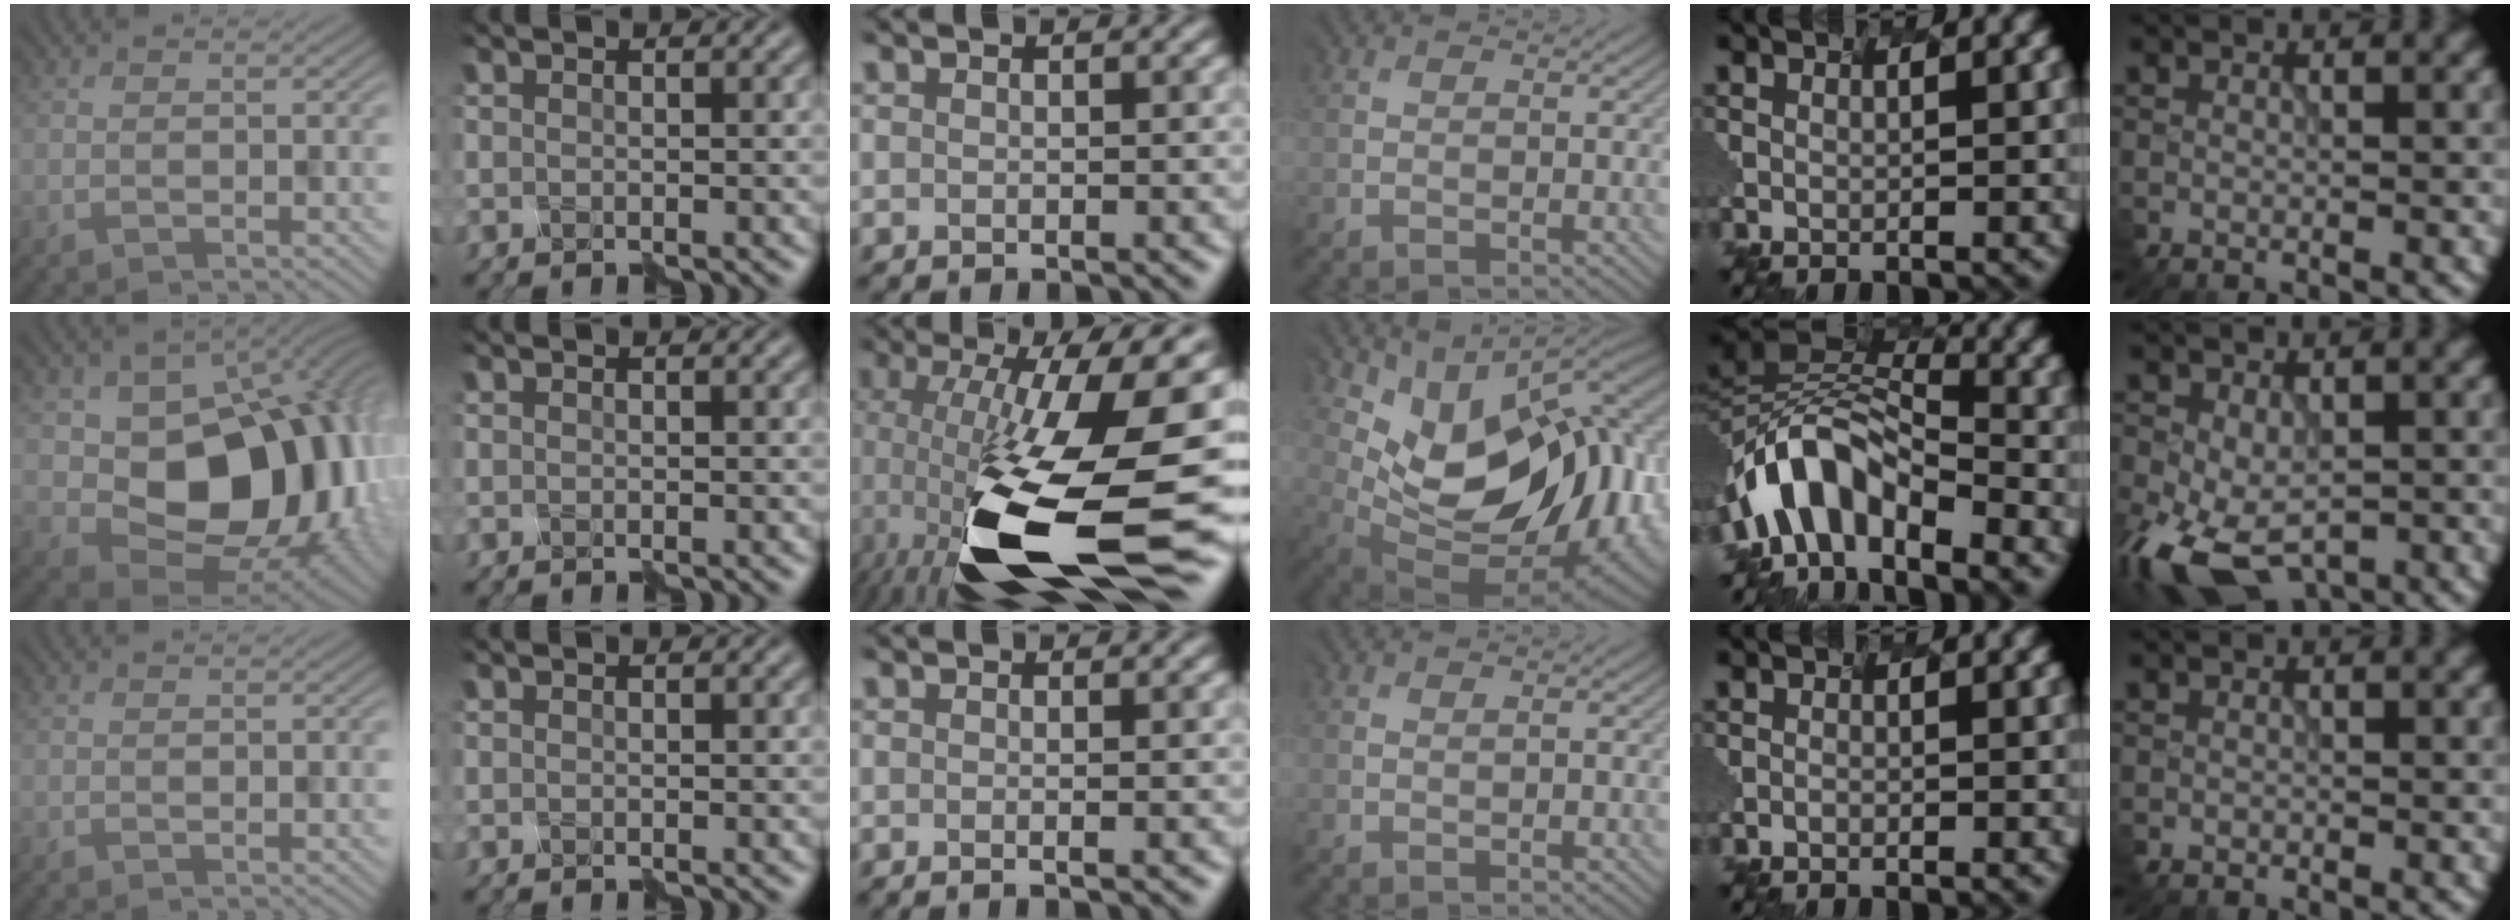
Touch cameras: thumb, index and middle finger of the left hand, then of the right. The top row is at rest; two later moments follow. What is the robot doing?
{"motion": "disassemble", "object": "markers"}